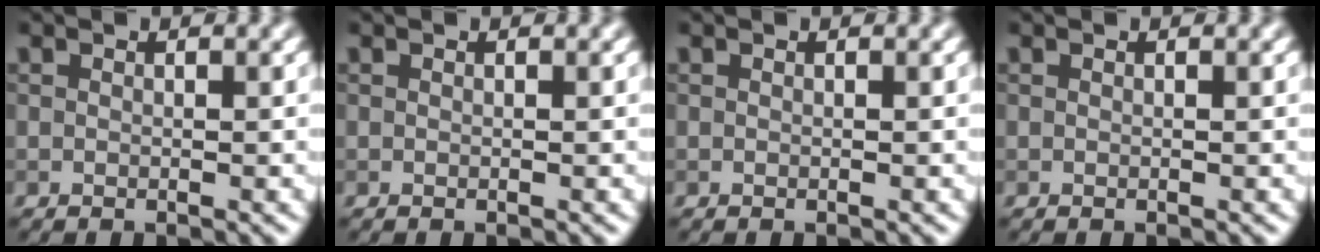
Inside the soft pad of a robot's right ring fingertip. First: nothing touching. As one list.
[{"total": 0.0}, {"total": 0.0}, {"total": 0.0}]